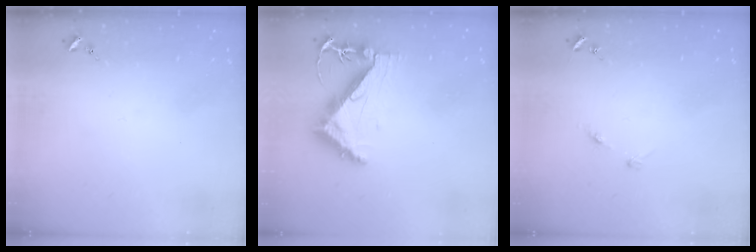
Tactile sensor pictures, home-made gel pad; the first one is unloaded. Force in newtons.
{"total": 7.8, "press": 7.7, "slide": 1.0}
{"total": 5.1, "press": 5.1, "slide": 0.6}